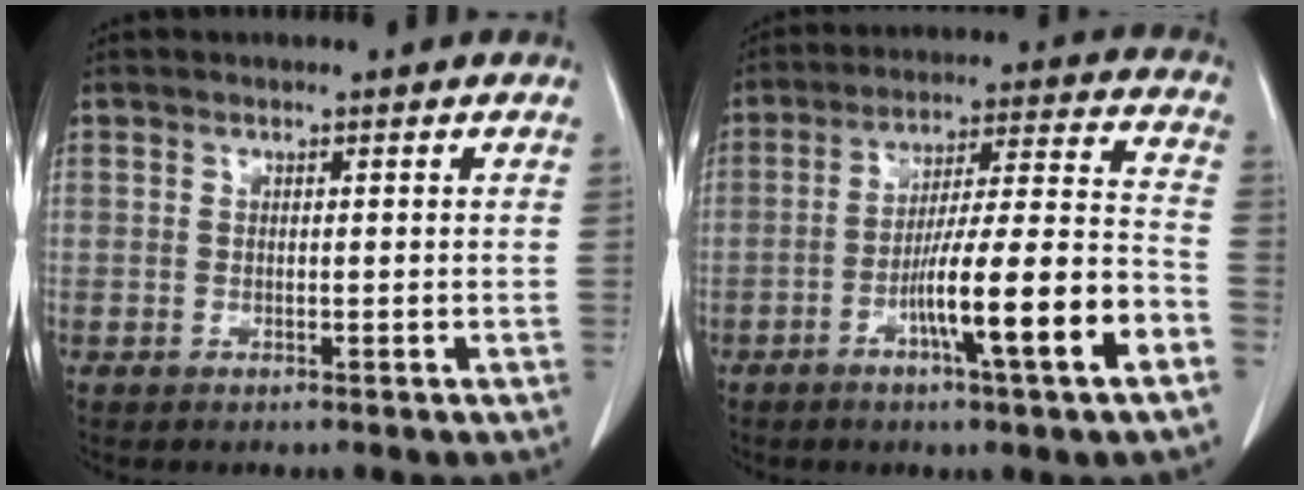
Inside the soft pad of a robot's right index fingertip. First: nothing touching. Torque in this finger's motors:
{"motor_torque": [1.96, -0.18, 1.00, 0.21]}